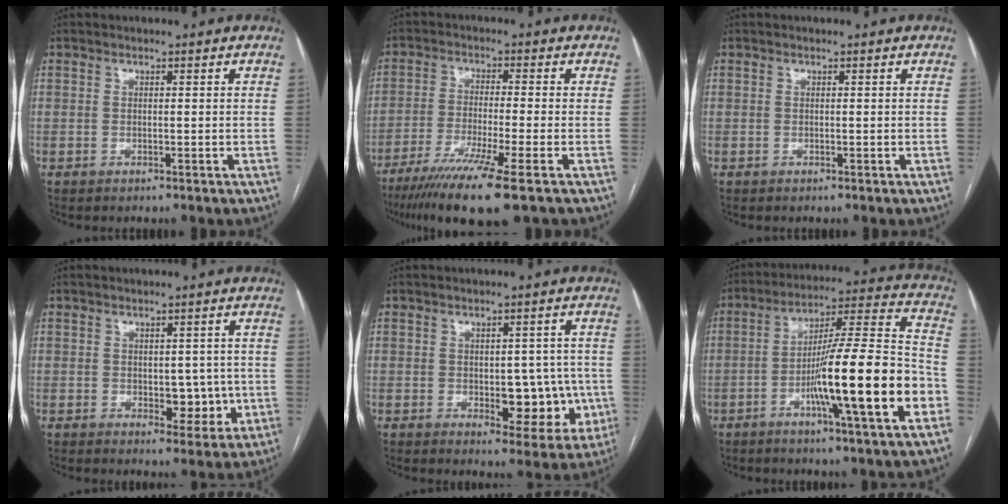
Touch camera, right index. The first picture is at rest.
{"total": 11.7, "force": [-7.8, -1.1, 8.6], "torque": [-0.152, -0.031, -0.129]}
{"total": 0.0}
{"total": 5.5, "force": [-0.7, 3.3, 4.3], "torque": [-0.043, 0.007, 0.002]}
{"total": 9.2, "force": [-1.7, 4.8, 7.6], "torque": [-0.072, 0.015, -0.009]}
{"total": 20.1, "force": [-6.5, 0.5, 19.0], "torque": [-0.285, 0.000, -0.103]}